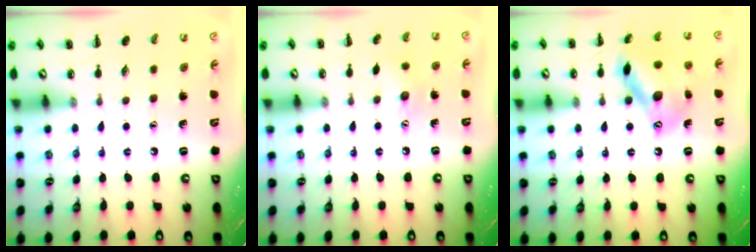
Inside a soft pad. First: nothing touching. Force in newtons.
{"total": 6.9, "press": 6.8, "slide": 1.3}
{"total": 14.3, "press": 14.3, "slide": 1.0}